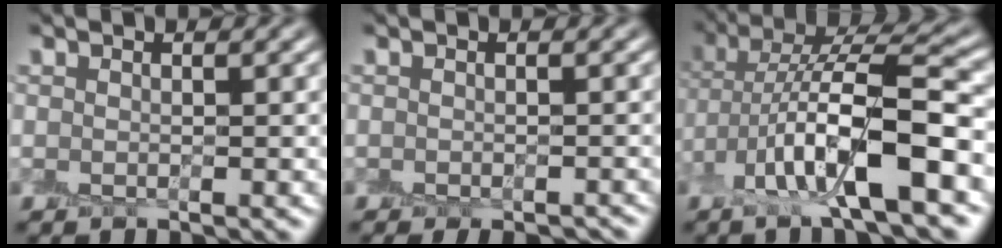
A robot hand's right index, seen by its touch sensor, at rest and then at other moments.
{"total": 1.9, "force": [-1.7, 0.4, 0.9], "torque": [-0.009, -0.010, -0.020]}
{"total": 9.3, "force": [-2.5, 2.9, 8.5], "torque": [-0.159, 0.008, -0.048]}